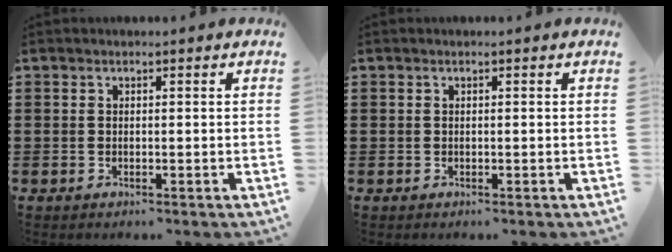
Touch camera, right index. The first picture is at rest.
{"total": 0.0}